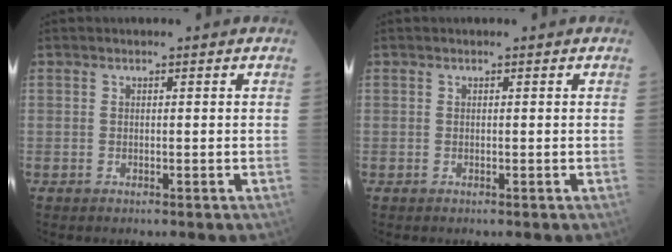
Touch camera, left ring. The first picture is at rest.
{"total": 0.0}